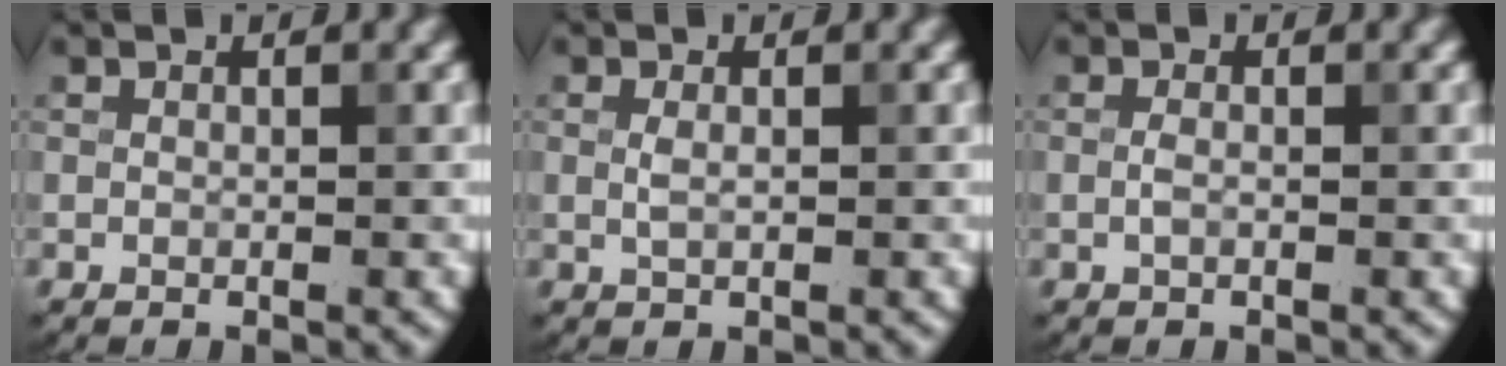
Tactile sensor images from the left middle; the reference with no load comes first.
{"total": 1.0, "force": [0.1, 0.4, 0.9], "torque": [-0.021, -0.001, 0.002]}
{"total": 0.9, "force": [-0.2, 0.4, 0.8], "torque": [-0.020, -0.002, -0.005]}